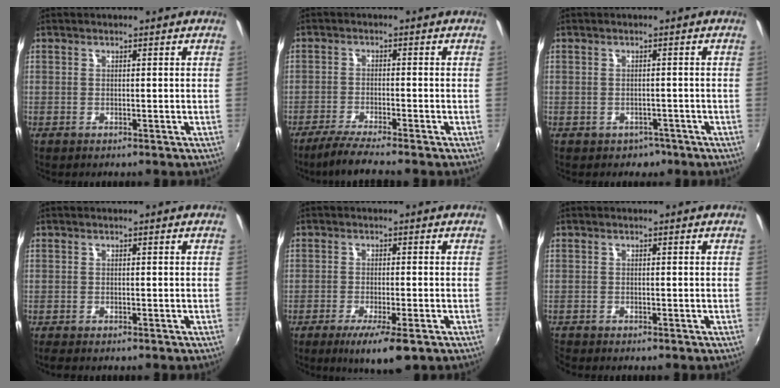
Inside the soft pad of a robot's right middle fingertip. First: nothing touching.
{"total": 5.8, "force": [-5.1, -0.5, 2.8], "torque": [-0.076, -0.016, -0.092]}
{"total": 2.9, "force": [-1.7, 2.3, 0.5], "torque": [-0.017, -0.002, -0.018]}
{"total": 1.3, "force": [-1.1, 0.3, 0.7], "torque": [-0.016, -0.007, -0.019]}
{"total": 6.9, "force": [-4.2, 1.2, 5.4], "torque": [-0.105, -0.021, -0.066]}
{"total": 1.3, "force": [-1.3, 0.2, 0.0], "torque": [-0.006, -0.008, -0.028]}